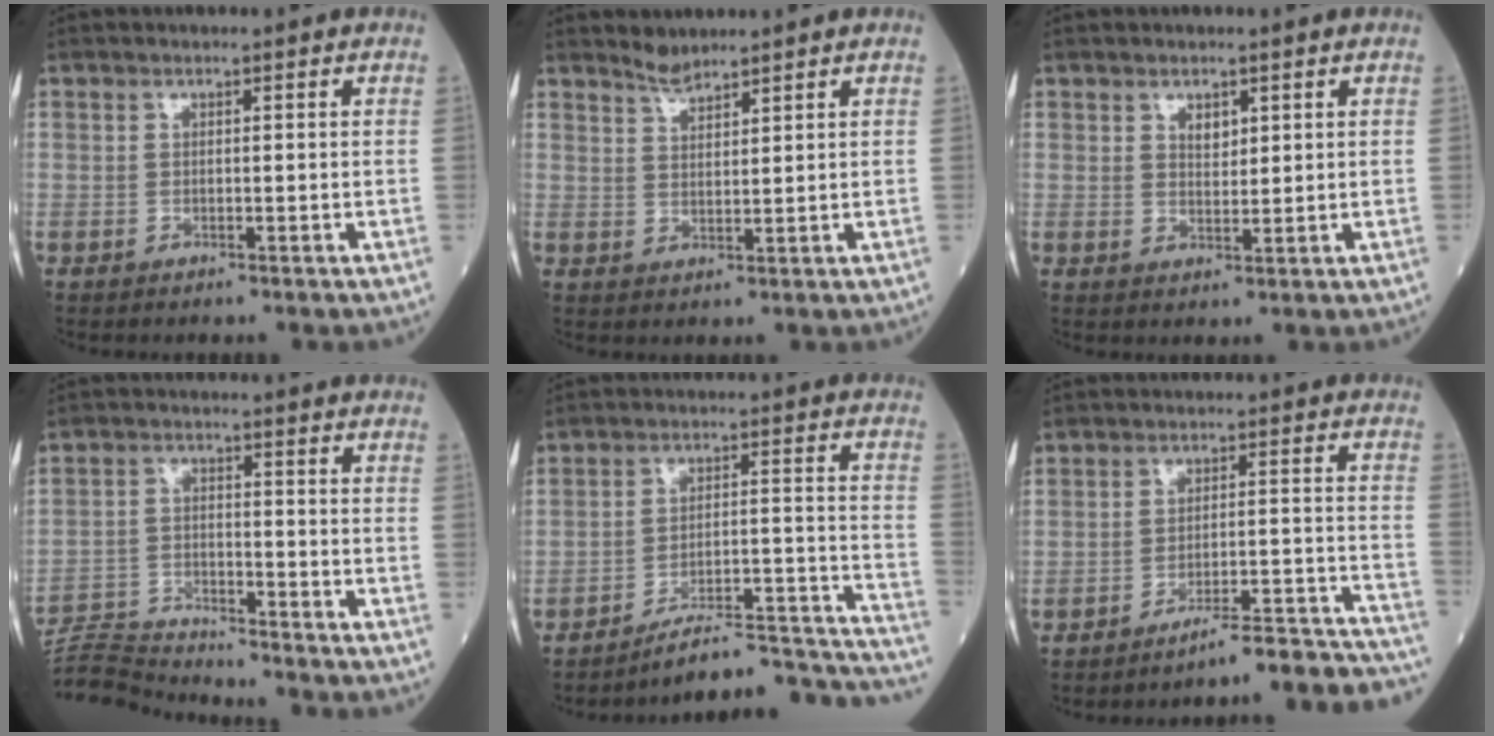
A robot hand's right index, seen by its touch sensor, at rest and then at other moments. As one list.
[{"total": 2.6, "force": [2.6, 0.3, 0.5], "torque": [-0.009, 0.000, 0.048]}, {"total": 2.1, "force": [1.2, 1.2, 1.4], "torque": [-0.022, -0.001, 0.023]}, {"total": 8.0, "force": [-7.9, -1.5, -0.5], "torque": [0.001, -0.003, -0.149]}, {"total": 18.1, "force": [-17.5, -0.1, 4.6], "torque": [-0.015, 0.037, -0.241]}, {"total": 15.9, "force": [-15.5, -1.0, 3.6], "torque": [-0.007, 0.023, -0.202]}]